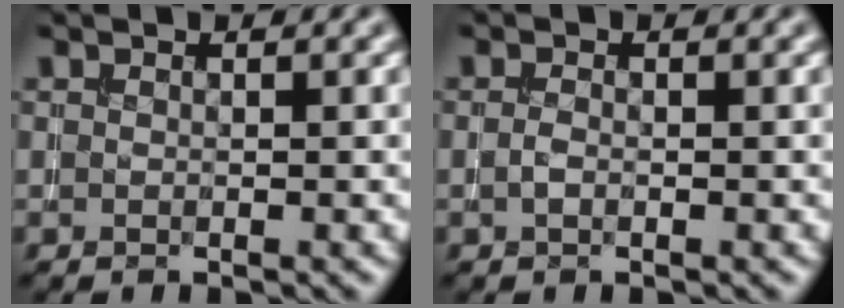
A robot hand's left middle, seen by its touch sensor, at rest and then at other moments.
{"total": 0.9, "force": [-0.3, 0.4, 0.7], "torque": [-0.019, -0.001, -0.008]}